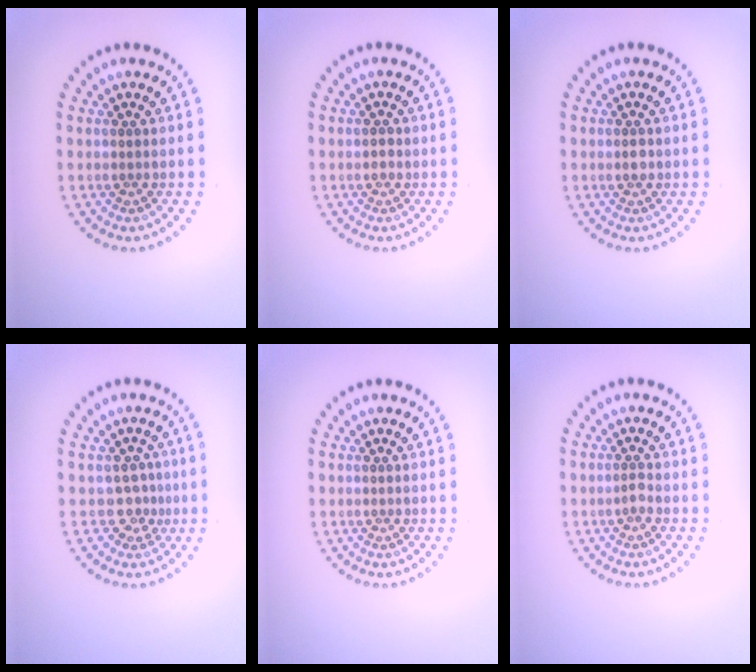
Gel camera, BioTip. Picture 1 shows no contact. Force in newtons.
{"total": 0.8, "press": 0.8, "slide": 0.1}
{"total": 1.1, "press": 1.1, "slide": 0.2}
{"total": 2.2, "press": 1.4, "slide": 1.6}
{"total": 0.0}
{"total": 0.7, "press": 0.6, "slide": 0.4}